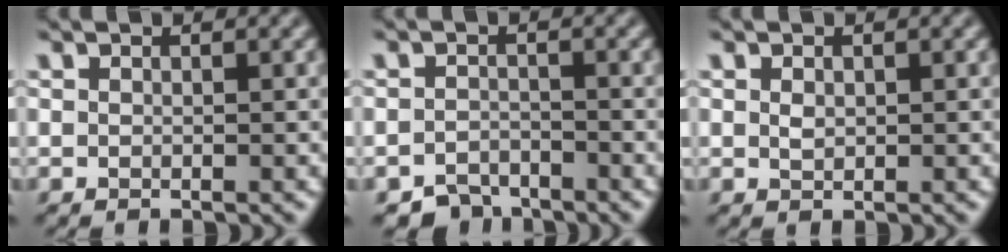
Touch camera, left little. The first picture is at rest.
{"total": 2.7, "force": [-2.5, 1.0, 0.0], "torque": [0.013, 0.005, -0.051]}
{"total": 0.8, "force": [0.3, 0.4, 0.5], "torque": [-0.016, 0.002, 0.009]}